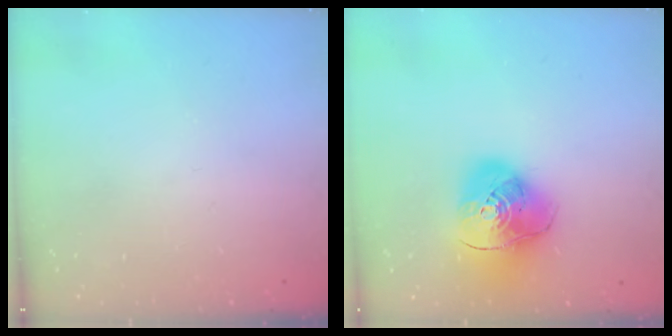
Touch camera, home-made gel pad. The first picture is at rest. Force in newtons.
{"total": 14.0, "press": 13.9, "slide": 1.8}